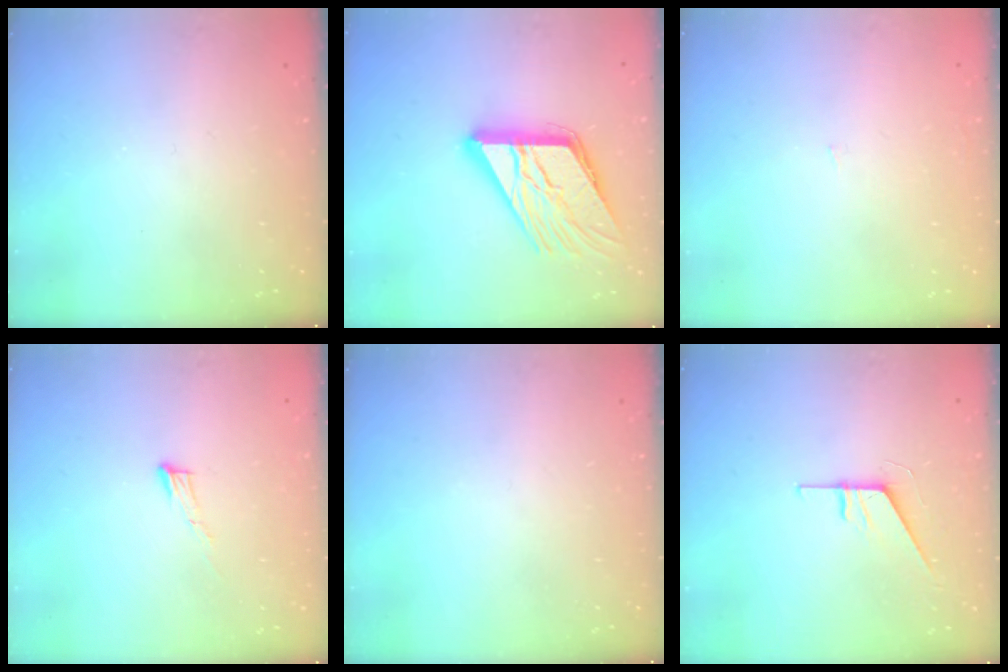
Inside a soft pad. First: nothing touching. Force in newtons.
{"total": 17.8, "press": 17.7, "slide": 2.1}
{"total": 0.9, "press": 0.9, "slide": 0.0}
{"total": 5.7, "press": 5.7, "slide": 0.3}
{"total": 0.0}
{"total": 5.9, "press": 5.9, "slide": 0.6}